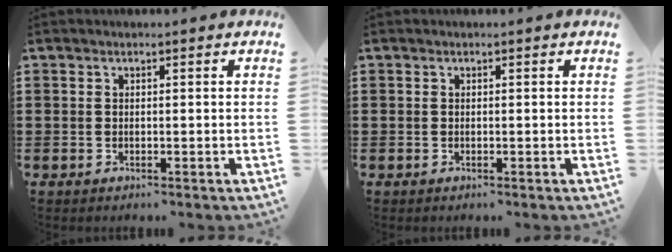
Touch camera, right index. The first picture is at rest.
{"total": 0.0}